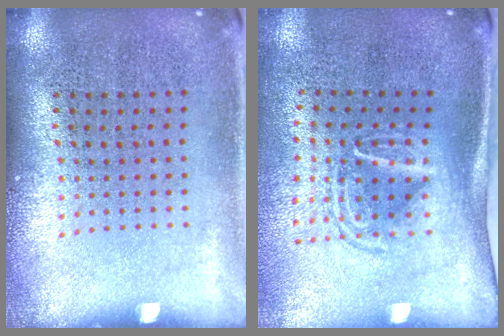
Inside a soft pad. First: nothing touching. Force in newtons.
{"total": 1.6, "press": 1.2, "slide": 1.1}